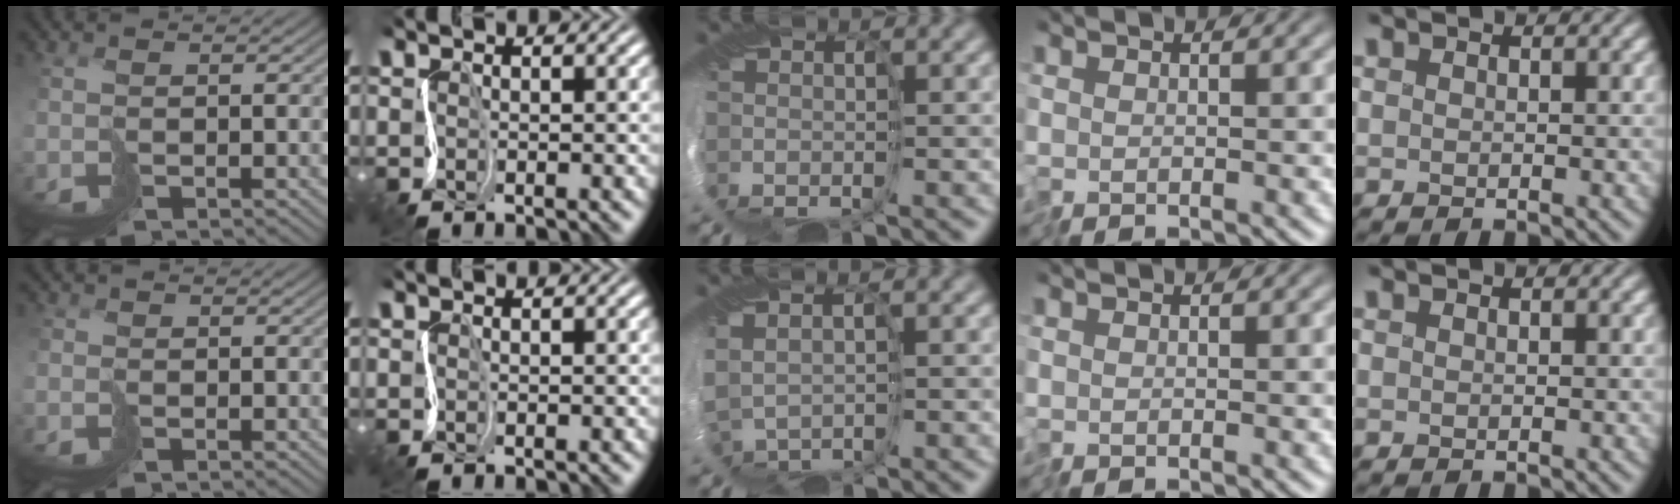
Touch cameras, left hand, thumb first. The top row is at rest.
{"thumb": {"total": 1.1, "force": [-0.3, 1.0, 0.4], "torque": [-0.012, -0.002, -0.007]}, "middle": {"total": 1.8, "force": [1.7, 0.4, 0.0], "torque": [-0.022, 0.013, 0.040]}}